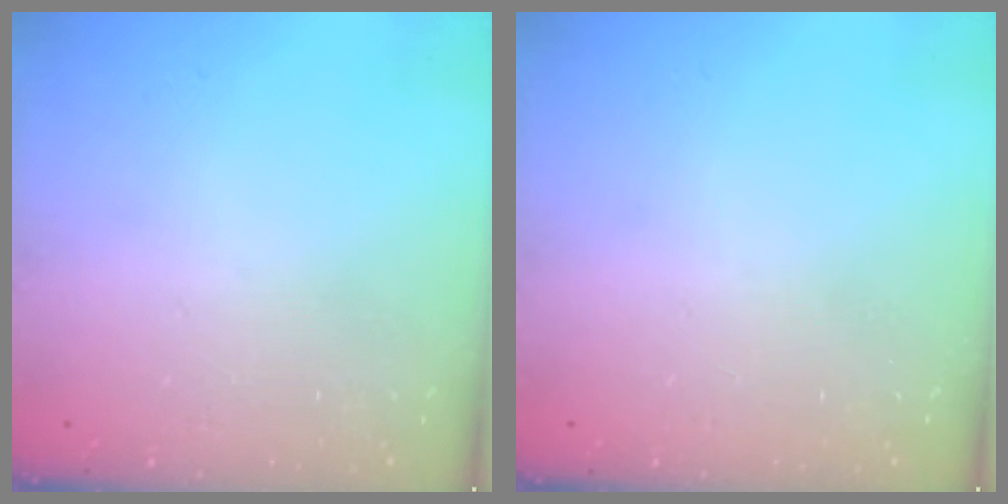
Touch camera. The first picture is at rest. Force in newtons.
{"total": 0.0}